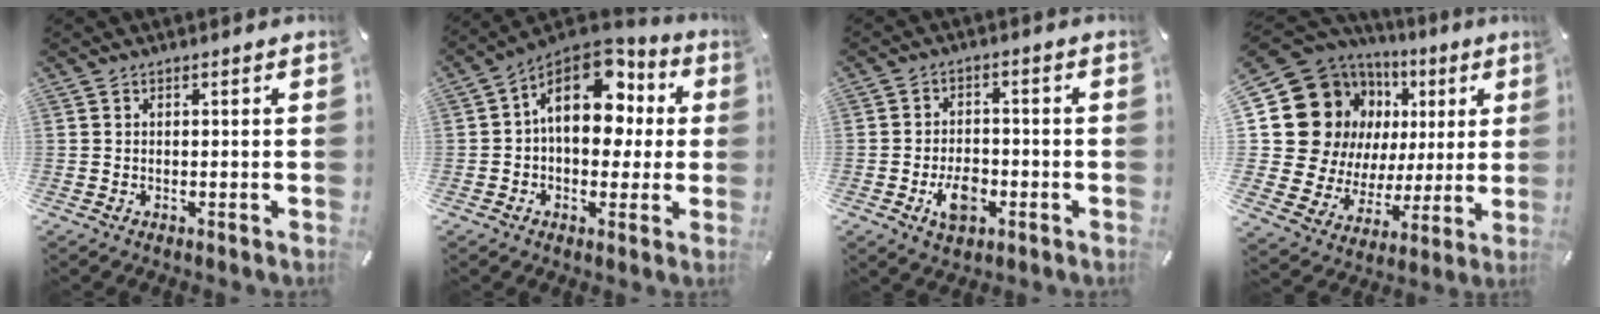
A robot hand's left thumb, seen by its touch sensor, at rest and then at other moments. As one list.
[{"total": 16.9, "force": [4.8, 11.2, 11.8], "torque": [-0.185, -0.024, 0.083]}, {"total": 7.2, "force": [-2.6, 4.7, 4.9], "torque": [-0.087, 0.011, -0.047]}, {"total": 21.6, "force": [7.1, 17.6, 10.2], "torque": [-0.175, -0.054, 0.160]}]